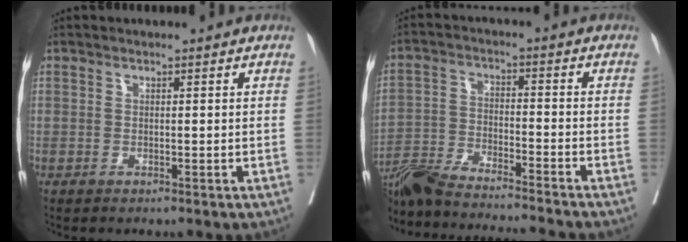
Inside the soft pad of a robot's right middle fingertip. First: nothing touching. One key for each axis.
{"total": 16.7, "fx": -15.5, "fy": -0.2, "fz": 6.4, "tx": -0.112, "ty": -0.016, "tz": -0.255}